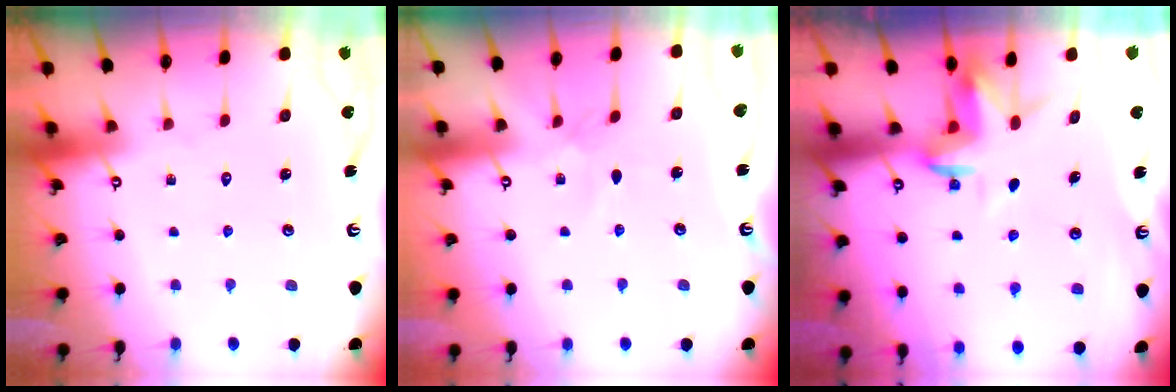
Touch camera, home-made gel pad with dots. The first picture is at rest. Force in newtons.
{"total": 1.7, "press": 1.7, "slide": 0.4}
{"total": 3.4, "press": 3.4, "slide": 0.2}